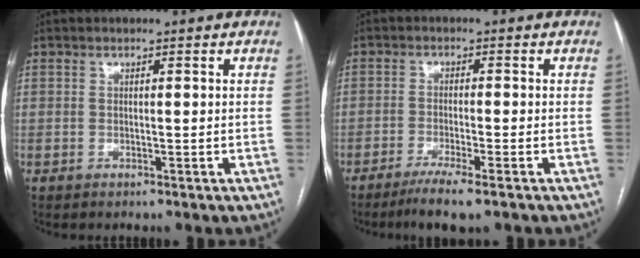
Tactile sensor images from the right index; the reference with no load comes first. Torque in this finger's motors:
{"motor_torque": [0.11, -0.08, 0.03, 0.04]}